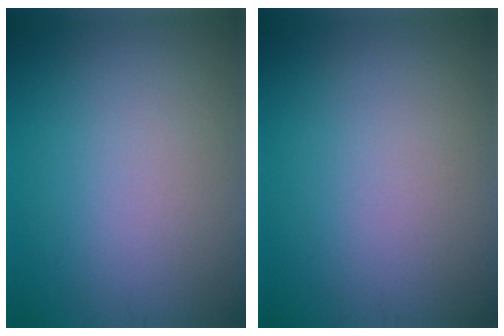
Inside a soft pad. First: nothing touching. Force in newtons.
{"total": 0.0}